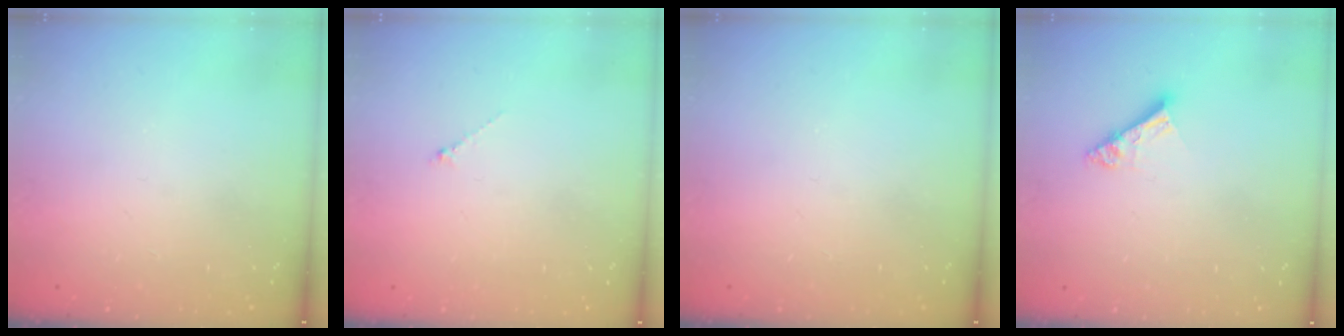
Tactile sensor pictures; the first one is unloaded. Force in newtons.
{"total": 0.6, "press": 0.5, "slide": 0.3}
{"total": 0.0}
{"total": 5.2, "press": 5.2, "slide": 0.1}